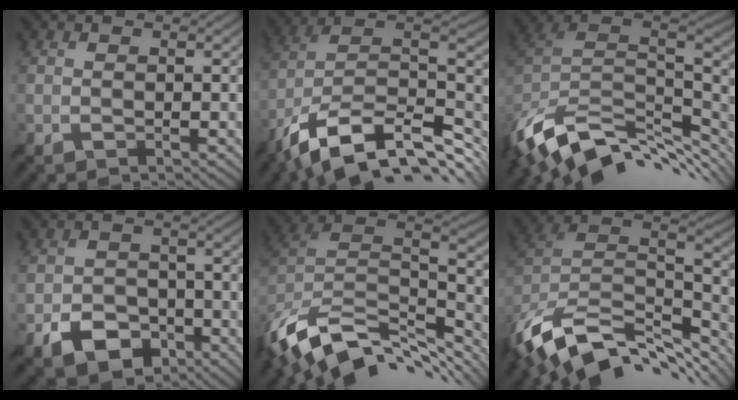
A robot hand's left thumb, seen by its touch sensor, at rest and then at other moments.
{"total": 16.5, "force": [-9.3, 7.9, 11.1], "torque": [-0.254, -0.016, -0.153]}
{"total": 13.5, "force": [-6.7, 7.2, 9.3], "torque": [-0.218, -0.014, -0.109]}
{"total": 5.8, "force": [-3.4, 4.0, 2.6], "torque": [-0.052, -0.008, -0.061]}
{"total": 13.5, "force": [-7.7, 7.2, 8.4], "torque": [-0.202, -0.021, -0.118]}
{"total": 13.7, "force": [-7.5, 7.5, 8.6], "torque": [-0.208, -0.029, -0.111]}